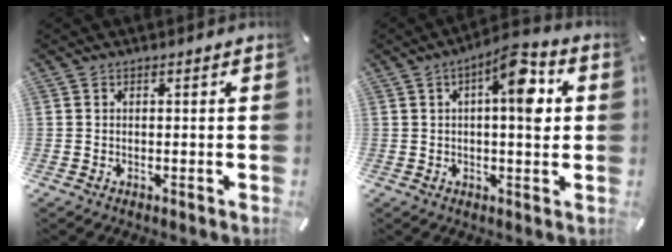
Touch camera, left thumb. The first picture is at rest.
{"total": 10.8, "force": [2.9, 3.8, 9.7], "torque": [-0.128, -0.014, 0.038]}